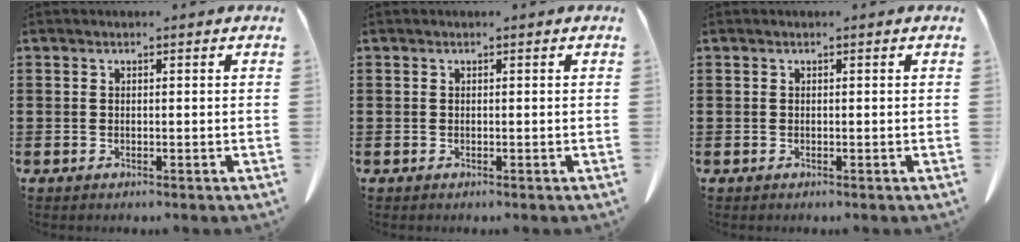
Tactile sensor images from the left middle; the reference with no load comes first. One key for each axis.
{"total": 0.0}
{"total": 0.0}